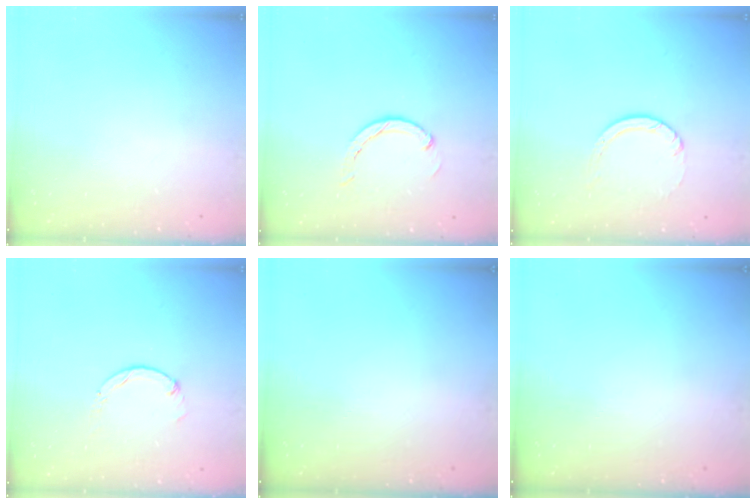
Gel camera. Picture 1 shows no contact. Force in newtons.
{"total": 3.0, "press": 3.0, "slide": 0.1}
{"total": 3.9, "press": 3.9, "slide": 0.4}
{"total": 1.3, "press": 1.2, "slide": 0.2}
{"total": 0.0}
{"total": 0.0}